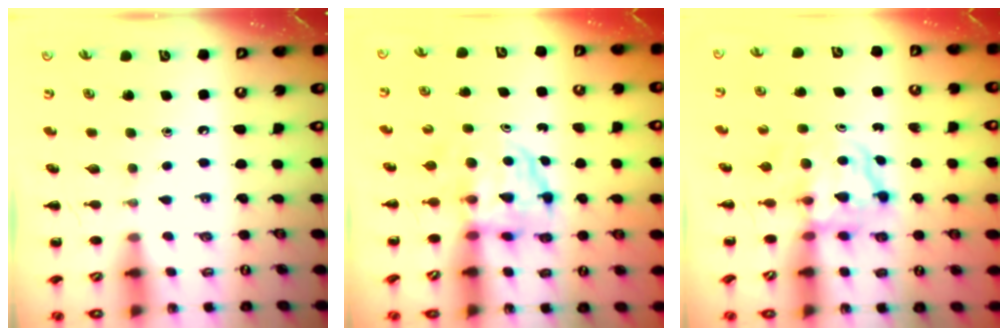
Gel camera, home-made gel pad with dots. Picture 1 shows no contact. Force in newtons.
{"total": 3.9, "press": 3.9, "slide": 0.3}
{"total": 3.8, "press": 3.8, "slide": 0.5}